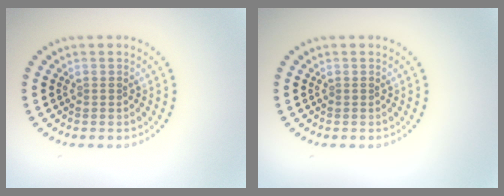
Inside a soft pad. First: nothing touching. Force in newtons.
{"total": 0.0}